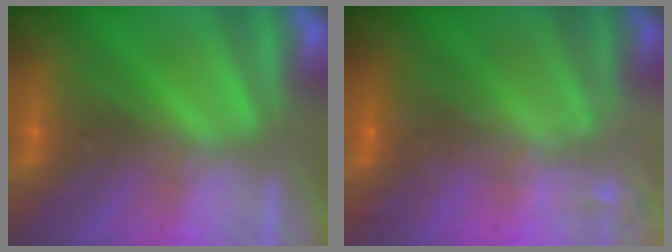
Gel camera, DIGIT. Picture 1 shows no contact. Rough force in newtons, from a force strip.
{"total": 2.1}